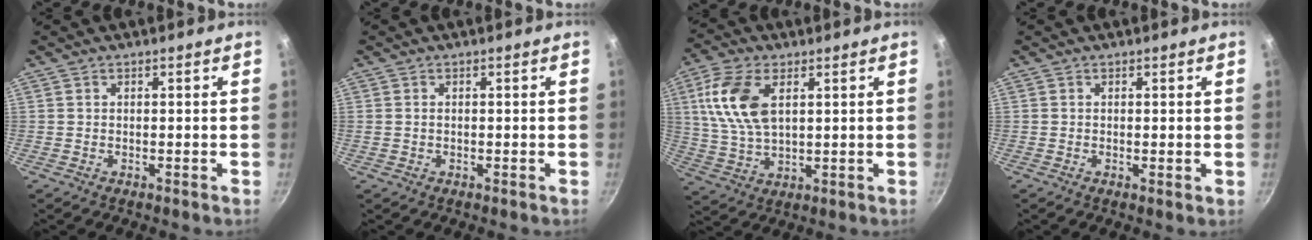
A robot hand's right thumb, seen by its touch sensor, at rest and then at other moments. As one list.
[{"total": 0.6, "force": [0.0, 0.5, 0.4], "torque": [-0.005, 0.003, 0.000]}, {"total": 12.5, "force": [3.7, 6.8, 9.8], "torque": [-0.193, -0.004, 0.074]}, {"total": 0.6, "force": [0.1, 0.2, 0.5], "torque": [-0.008, -0.004, 0.000]}]